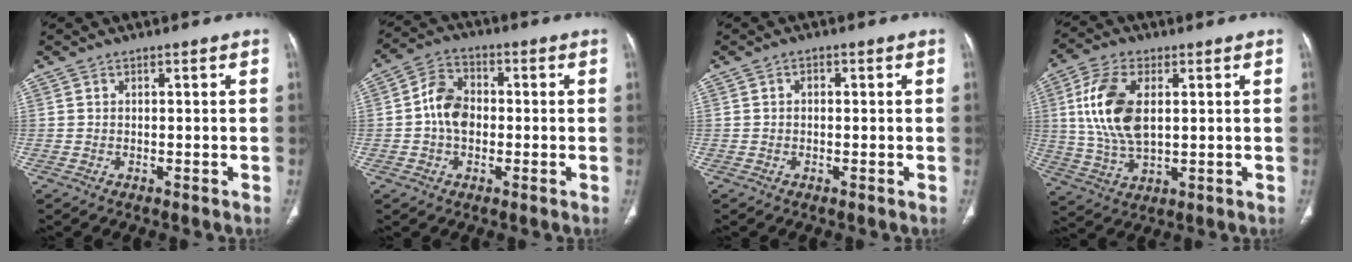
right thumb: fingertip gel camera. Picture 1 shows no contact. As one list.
[{"total": 7.6, "force": [-0.5, 5.6, 5.2], "torque": [-0.079, 0.020, -0.020]}, {"total": 1.0, "force": [0.0, 0.7, 0.7], "torque": [-0.006, 0.005, -0.004]}, {"total": 13.3, "force": [2.5, 7.0, 11.0], "torque": [-0.228, -0.004, 0.052]}]